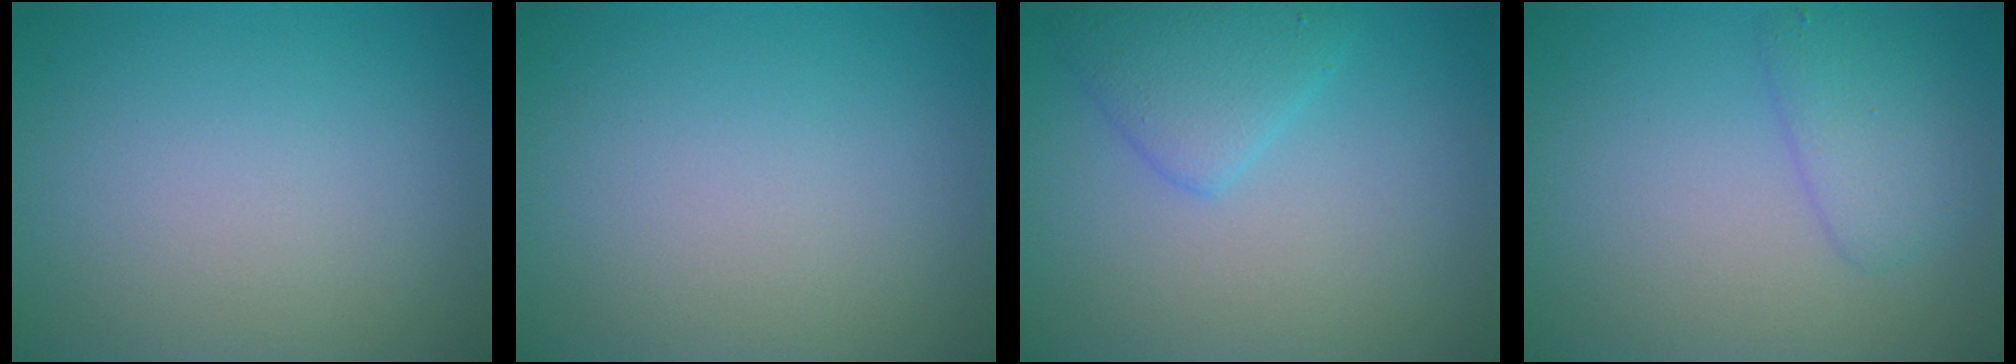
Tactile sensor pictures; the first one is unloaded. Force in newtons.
{"total": 0.0}
{"total": 2.8, "press": 2.8, "slide": 0.2}
{"total": 2.5, "press": 2.5, "slide": 0.2}